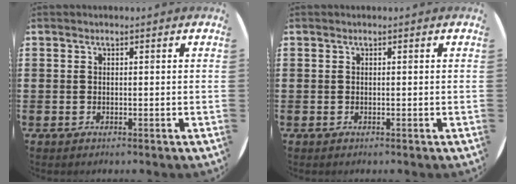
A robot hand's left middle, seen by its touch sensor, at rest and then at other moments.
{"total": 0.0}